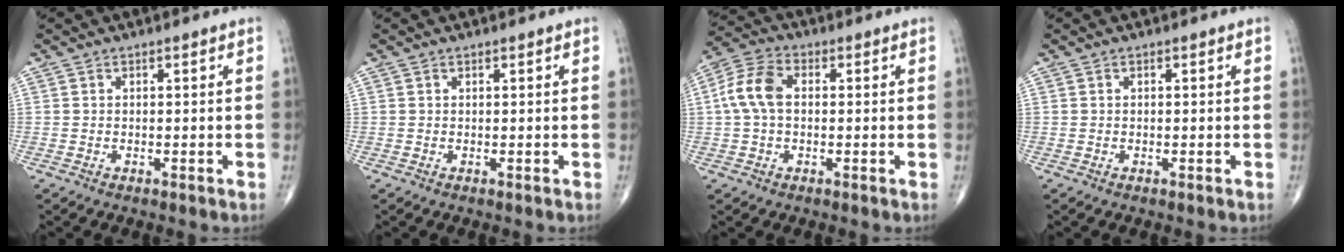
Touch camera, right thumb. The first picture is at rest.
{"total": 0.0}
{"total": 8.1, "force": [0.7, 5.1, 6.2], "torque": [-0.135, 0.025, 0.007]}
{"total": 0.0}